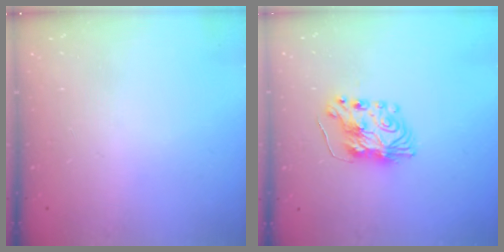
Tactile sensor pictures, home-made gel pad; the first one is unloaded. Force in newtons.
{"total": 8.6, "press": 8.6, "slide": 0.5}